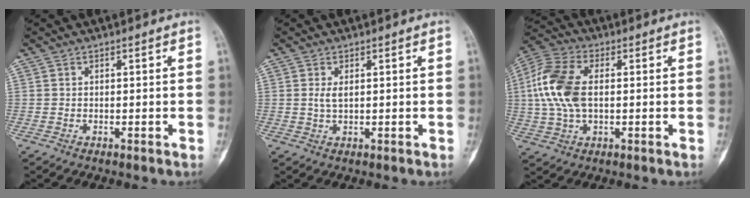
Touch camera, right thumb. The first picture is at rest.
{"total": 2.0, "force": [0.5, 0.9, 1.7], "torque": [-0.037, -0.001, 0.013]}
{"total": 13.0, "force": [1.1, 7.5, 10.6], "torque": [-0.237, 0.016, 0.018]}